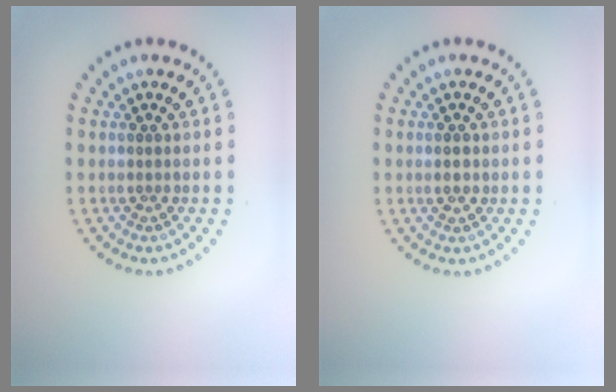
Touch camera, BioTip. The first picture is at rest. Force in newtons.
{"total": 1.0, "press": 1.0, "slide": 0.2}